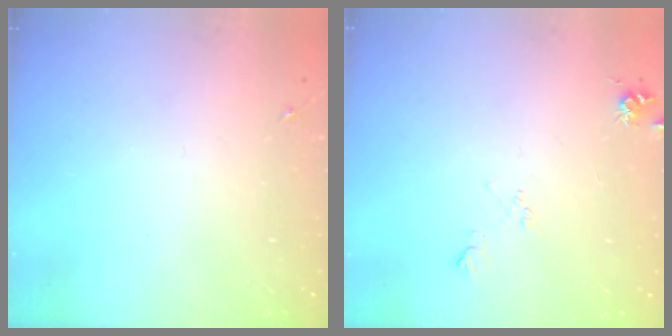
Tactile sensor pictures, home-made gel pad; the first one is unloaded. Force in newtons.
{"total": 8.2, "press": 8.2, "slide": 0.8}